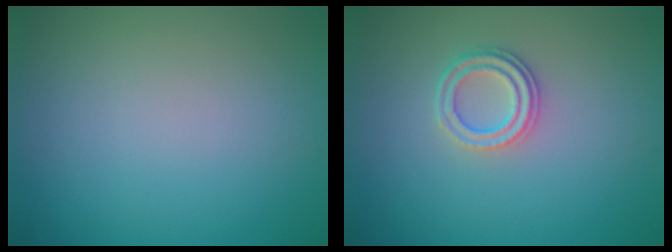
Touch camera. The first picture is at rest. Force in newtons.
{"total": 2.3, "press": 2.2, "slide": 0.8}